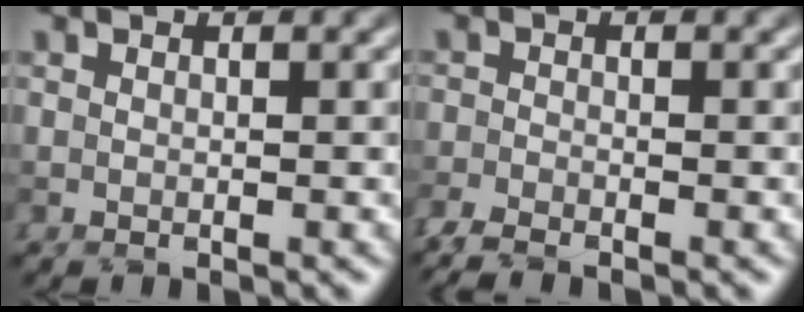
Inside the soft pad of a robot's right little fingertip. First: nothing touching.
{"total": 2.7, "force": [-2.3, 0.4, 1.3], "torque": [-0.033, -0.009, -0.053]}